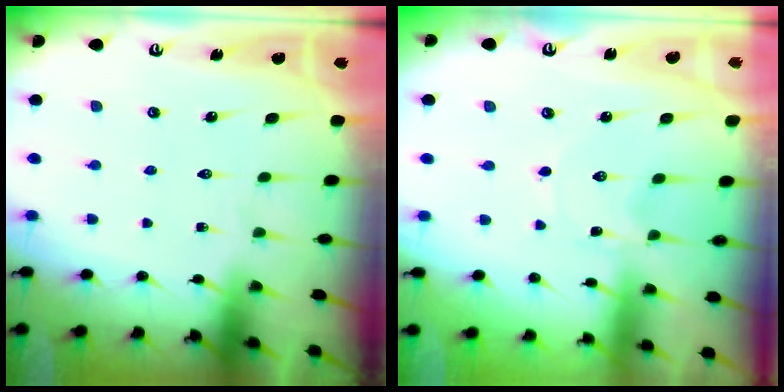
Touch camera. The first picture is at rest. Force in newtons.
{"total": 0.0}